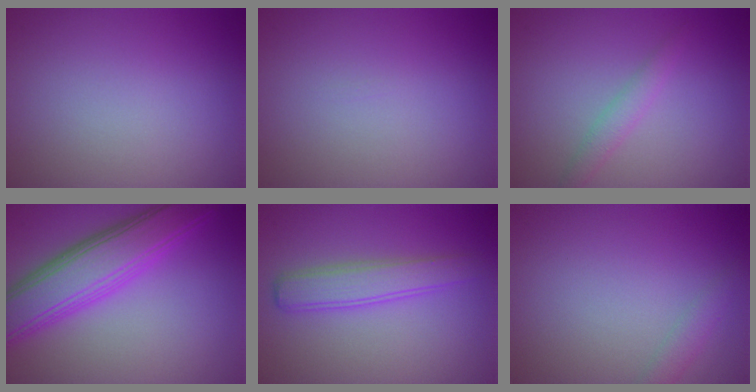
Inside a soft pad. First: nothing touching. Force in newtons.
{"total": 0.0}
{"total": 1.5, "press": 1.5, "slide": 0.0}
{"total": 7.0, "press": 7.0, "slide": 0.1}
{"total": 2.9, "press": 2.9, "slide": 0.1}
{"total": 1.4, "press": 1.4, "slide": 0.0}